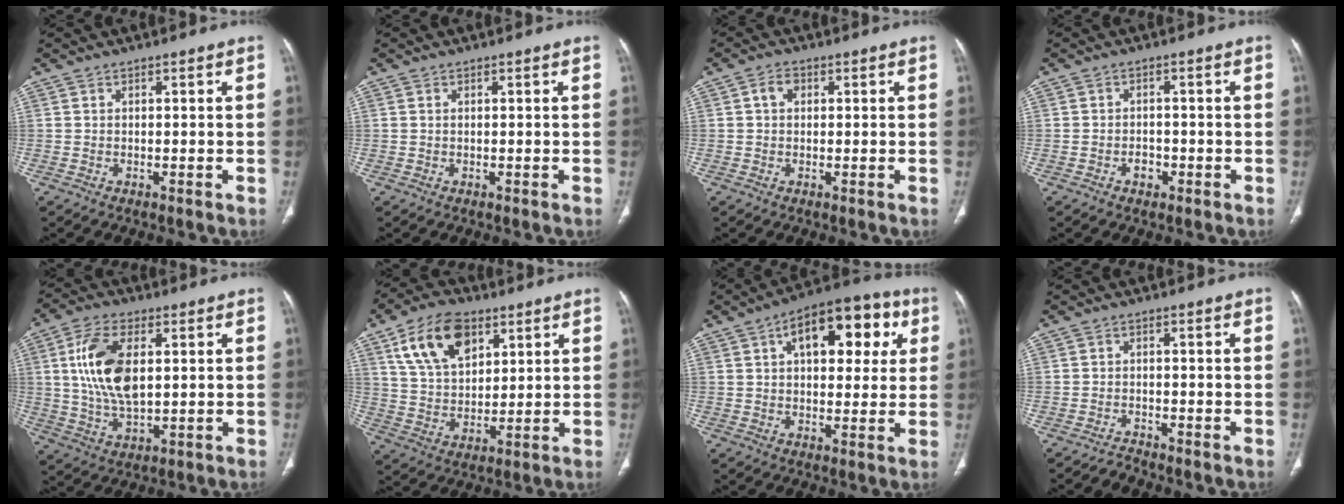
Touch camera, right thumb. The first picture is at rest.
{"total": 0.0}
{"total": 2.5, "force": [0.6, 1.9, 1.6], "torque": [-0.023, 0.010, 0.009]}
{"total": 2.3, "force": [-1.0, 1.6, 1.1], "torque": [-0.011, 0.009, -0.015]}
{"total": 13.4, "force": [2.5, 6.8, 11.2], "torque": [-0.220, -0.005, 0.051]}
{"total": 14.5, "force": [7.1, 8.7, 9.2], "torque": [-0.138, -0.019, 0.134]}
{"total": 17.3, "force": [5.9, 9.1, 13.4], "torque": [-0.138, 0.016, 0.078]}
{"total": 1.5, "force": [-1.5, 0.0, -0.3], "torque": [0.003, 0.001, -0.027]}